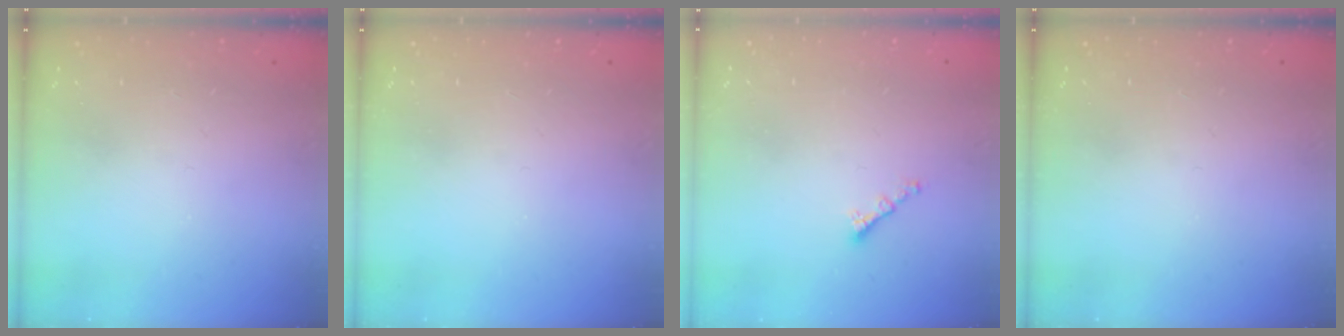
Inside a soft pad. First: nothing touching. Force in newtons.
{"total": 0.0}
{"total": 1.6, "press": 1.6, "slide": 0.0}
{"total": 0.0}